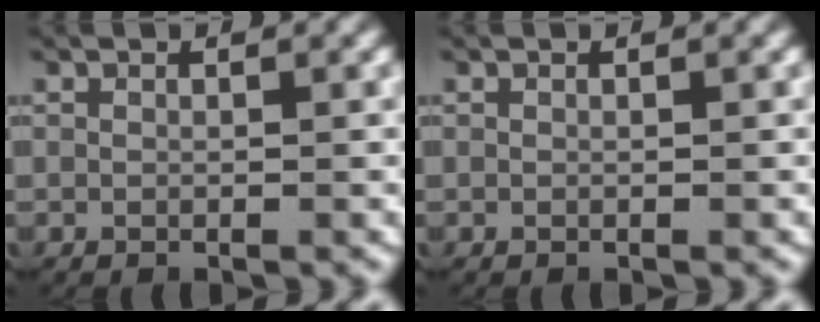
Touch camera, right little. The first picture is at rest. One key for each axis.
{"total": 0.0}